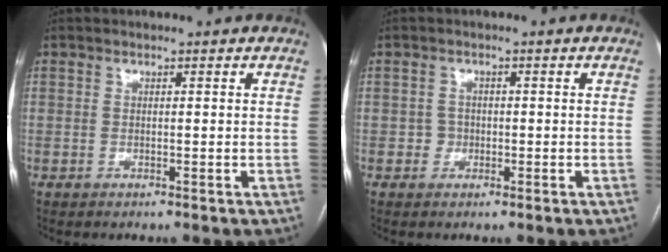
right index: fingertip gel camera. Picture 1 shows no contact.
{"total": 1.6, "force": [-0.4, 1.5, 0.2], "torque": [0.007, 0.008, -0.008]}